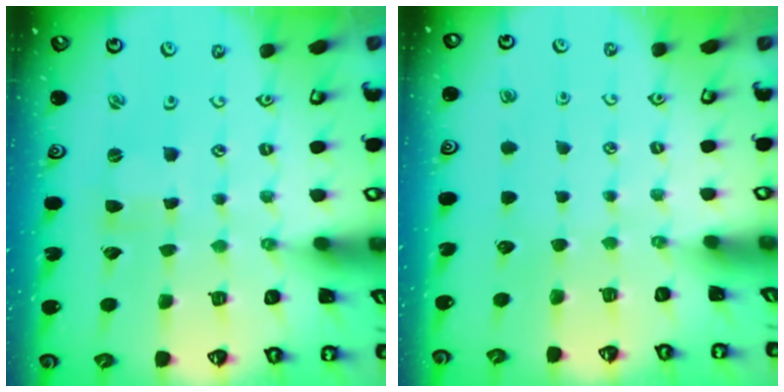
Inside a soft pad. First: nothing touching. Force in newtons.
{"total": 0.0}